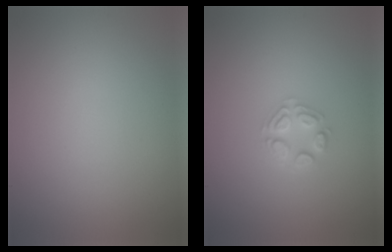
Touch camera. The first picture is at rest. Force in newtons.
{"total": 2.2, "press": 2.2, "slide": 0.2}